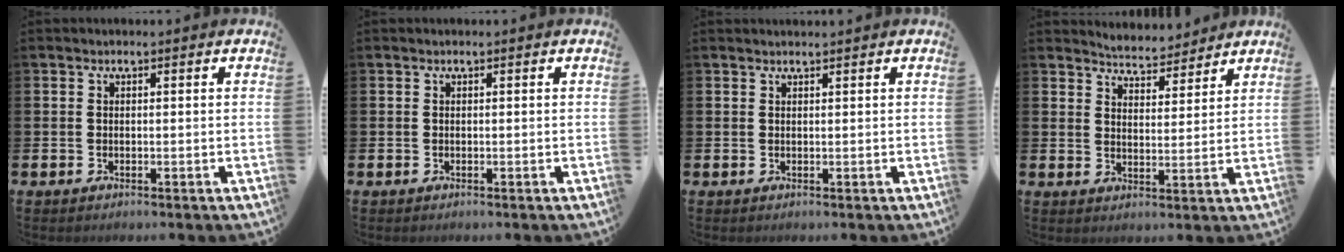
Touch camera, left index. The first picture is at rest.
{"total": 0.0}
{"total": 0.6, "force": [0.6, -0.1, 0.1], "torque": [0.002, -0.002, 0.011]}
{"total": 4.8, "force": [4.7, 0.7, -0.3], "torque": [-0.007, -0.032, 0.084]}